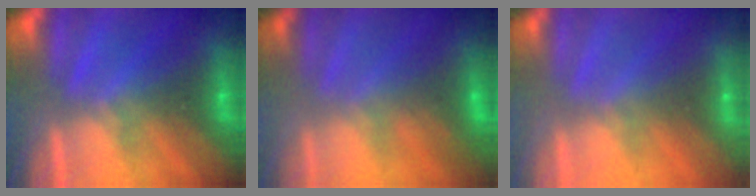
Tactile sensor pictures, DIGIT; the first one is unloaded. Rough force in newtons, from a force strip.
{"total": 2.9}
{"total": 2.7}